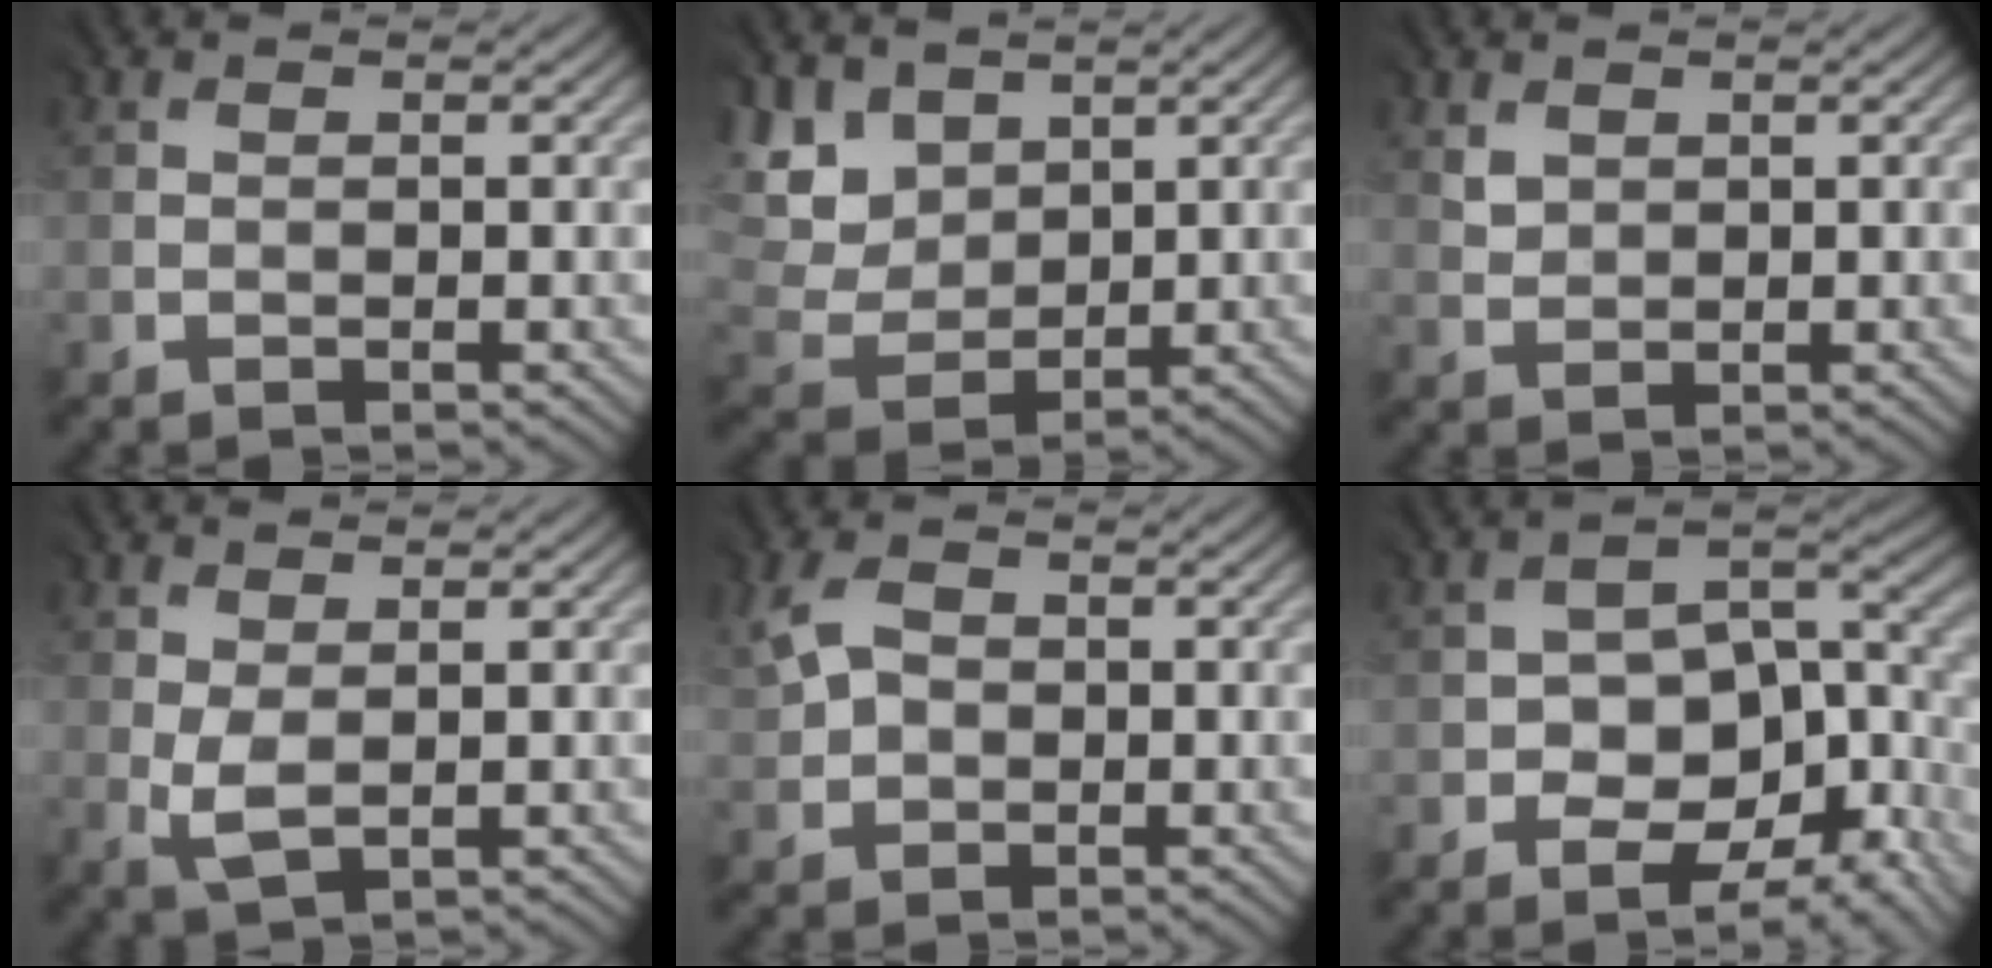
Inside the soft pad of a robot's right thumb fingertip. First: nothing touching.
{"total": 6.4, "force": [4.0, 4.3, 2.6], "torque": [-0.111, 0.003, 0.082]}
{"total": 1.7, "force": [1.2, 1.2, 0.3], "torque": [-0.011, -0.001, 0.026]}
{"total": 2.3, "force": [0.2, 1.2, 1.9], "torque": [-0.057, -0.003, 0.007]}
{"total": 3.7, "force": [1.1, 2.8, 2.2], "torque": [-0.055, 0.008, 0.018]}
{"total": 12.5, "force": [-6.4, 6.7, 8.4], "torque": [-0.126, -0.019, -0.098]}